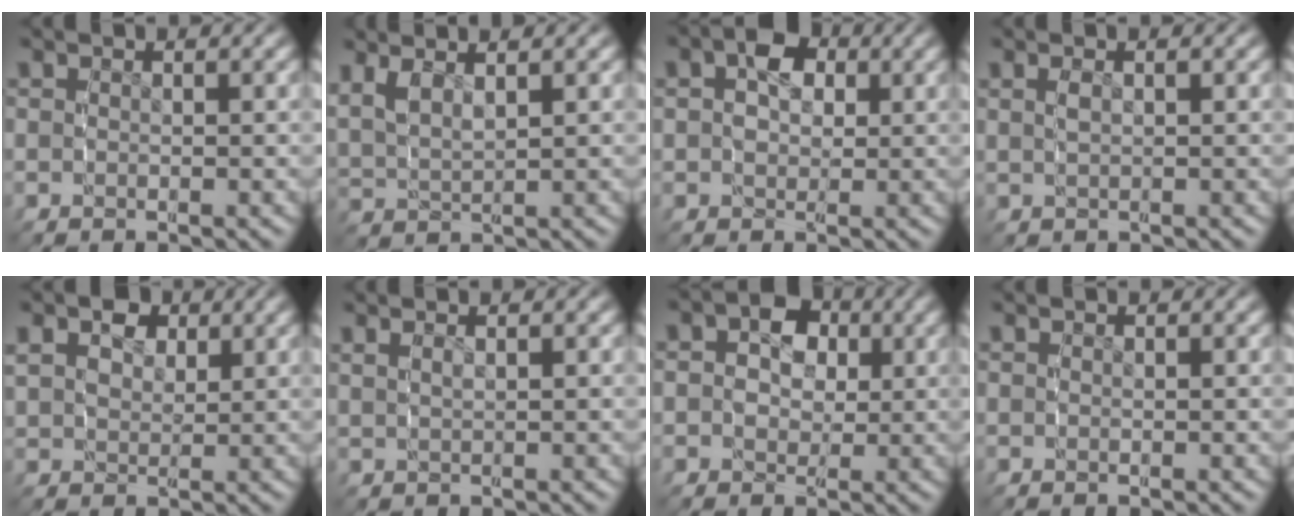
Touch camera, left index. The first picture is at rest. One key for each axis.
{"total": 3.3, "fx": 2.2, "fy": 1.5, "fz": 2.0, "tx": -0.052, "ty": 0.002, "tz": 0.044}
{"total": 3.4, "fx": 1.0, "fy": 2.5, "fz": 2.2, "tx": -0.036, "ty": -0.005, "tz": 0.011}
{"total": 0.9, "fx": 0.5, "fy": -0.2, "fz": 0.7, "tx": -0.010, "ty": 0.003, "tz": 0.010}
{"total": 3.6, "fx": 2.0, "fy": 2.3, "fz": 1.8, "tx": -0.027, "ty": -0.006, "tz": 0.037}
{"total": 1.1, "fx": 0.8, "fy": -0.5, "fz": 0.5, "tx": -0.007, "ty": 0.002, "tz": 0.020}
{"total": 4.6, "fx": 0.8, "fy": 3.8, "fz": 2.5, "tx": -0.048, "ty": -0.010, "tz": 0.006}
{"total": 0.0}